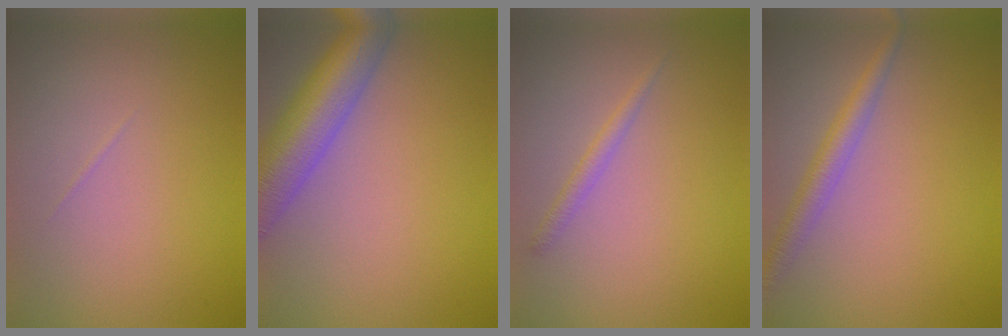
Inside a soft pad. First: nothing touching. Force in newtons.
{"total": 8.2, "press": 8.2, "slide": 0.6}
{"total": 1.2, "press": 1.2, "slide": 0.0}
{"total": 2.7, "press": 2.7, "slide": 0.1}